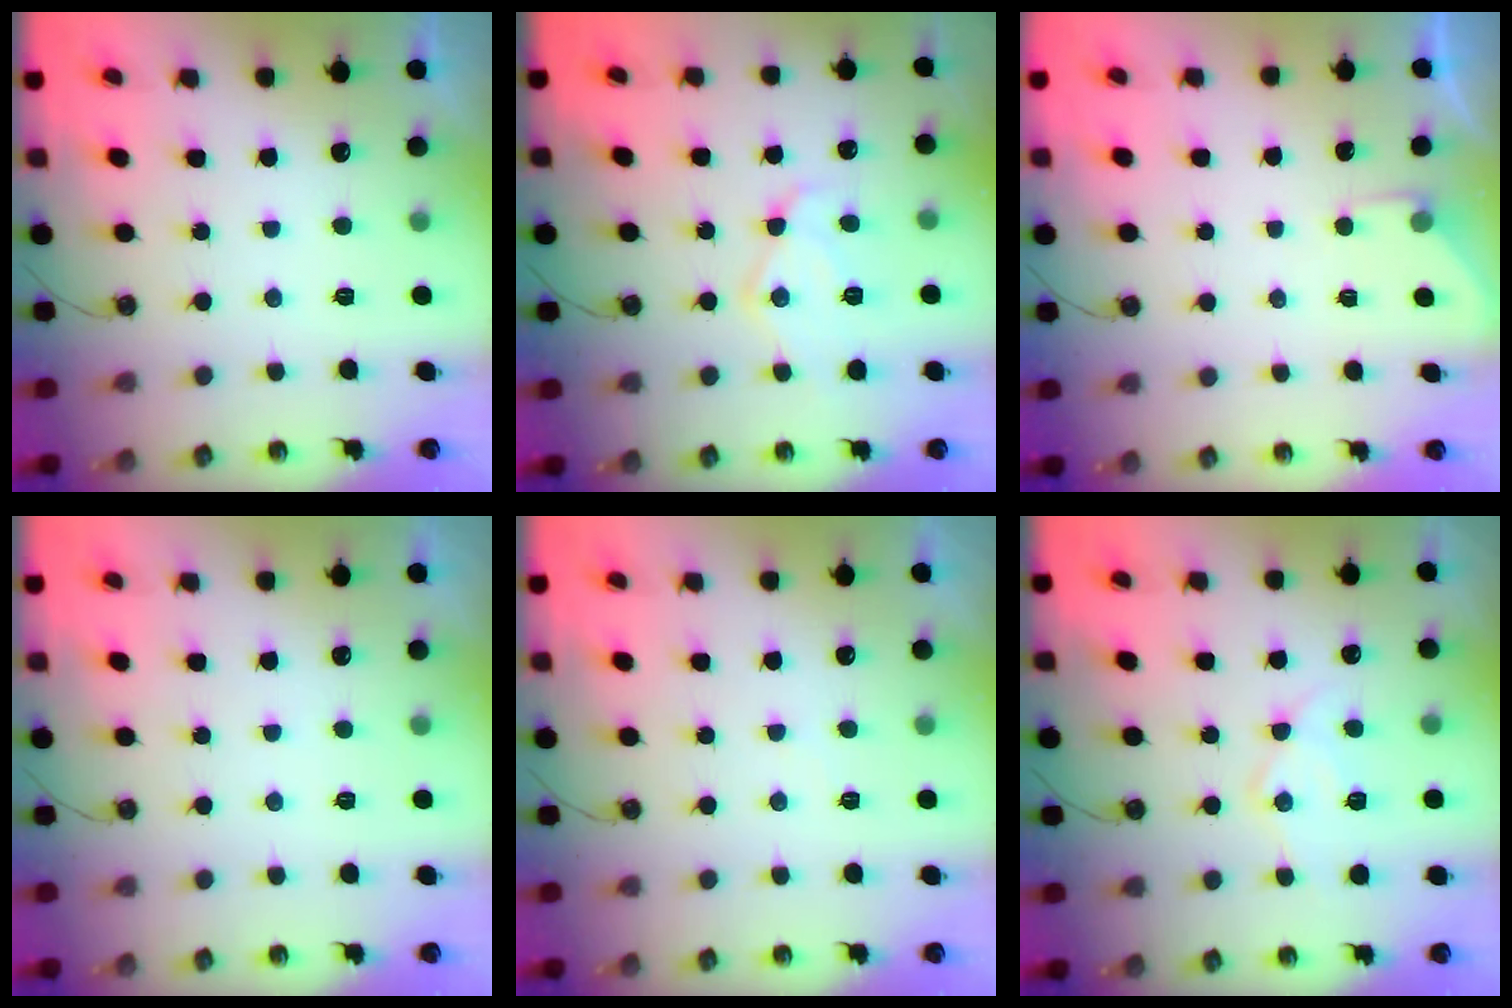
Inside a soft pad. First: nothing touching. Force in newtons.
{"total": 13.5, "press": 13.4, "slide": 0.9}
{"total": 1.9, "press": 1.9, "slide": 0.3}
{"total": 2.0, "press": 2.0, "slide": 0.4}
{"total": 3.8, "press": 3.7, "slide": 0.6}
{"total": 11.0, "press": 11.0, "slide": 0.9}